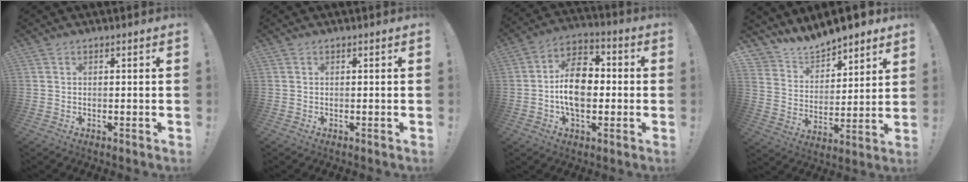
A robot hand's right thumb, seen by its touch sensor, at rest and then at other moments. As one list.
[{"total": 0.0}, {"total": 14.0, "force": [-1.3, 9.4, 10.2], "torque": [-0.183, 0.019, -0.028]}, {"total": 9.8, "force": [9.5, 2.5, 0.4], "torque": [-0.034, -0.089, 0.175]}]